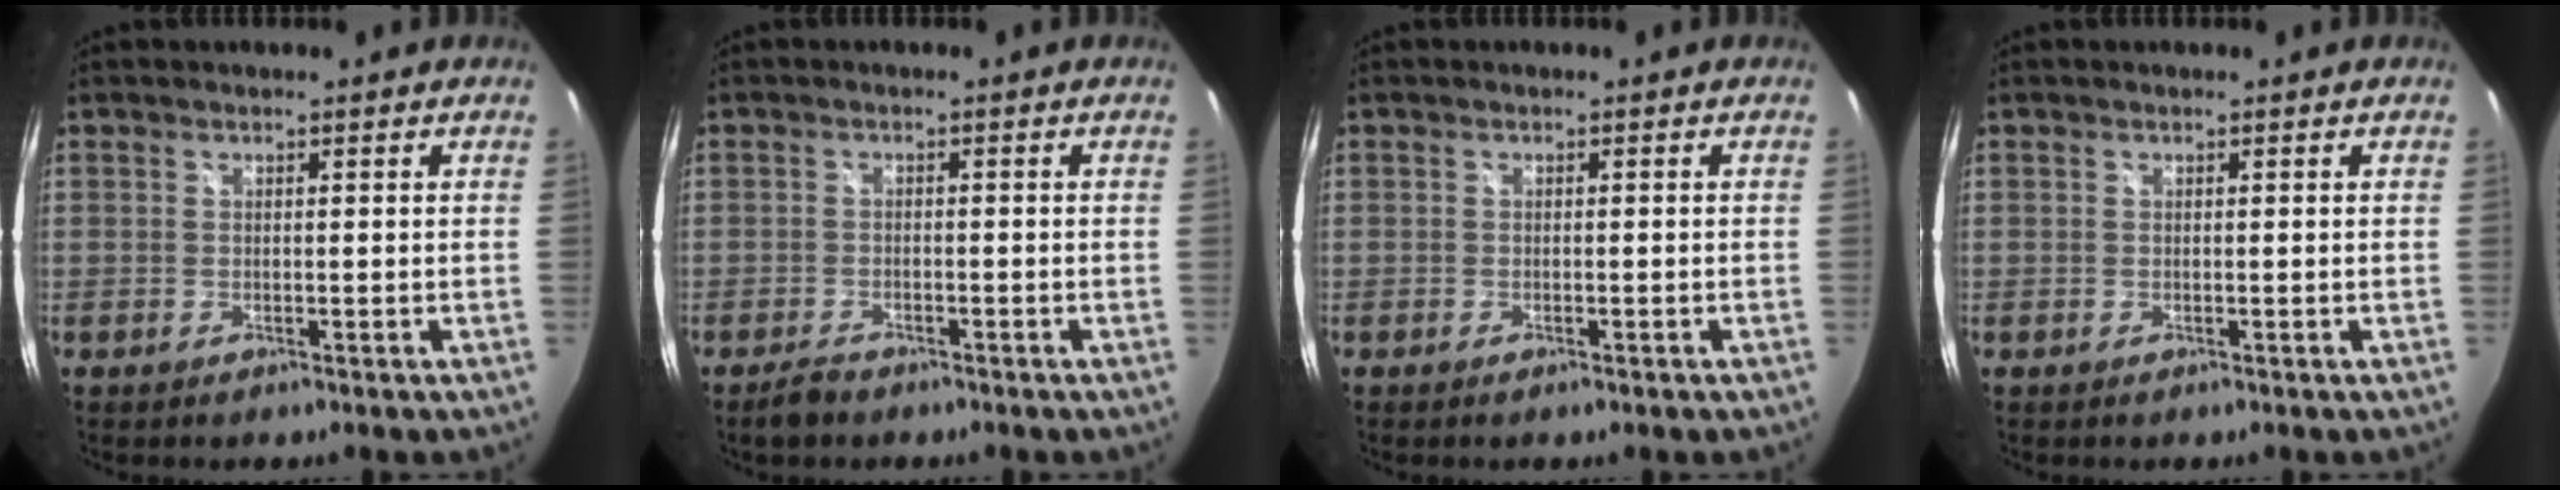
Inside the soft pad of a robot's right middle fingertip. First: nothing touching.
{"total": 2.8, "force": [-2.3, 1.1, 1.1], "torque": [-0.031, -0.003, -0.043]}
{"total": 1.1, "force": [-0.9, 0.3, 0.7], "torque": [-0.011, -0.003, -0.014]}
{"total": 0.0}